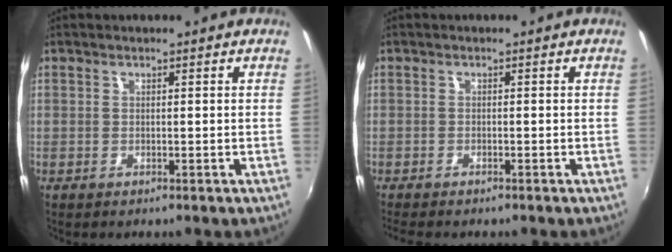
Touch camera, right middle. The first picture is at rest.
{"total": 3.3, "force": [-2.8, 0.7, 1.5], "torque": [-0.036, -0.017, -0.050]}